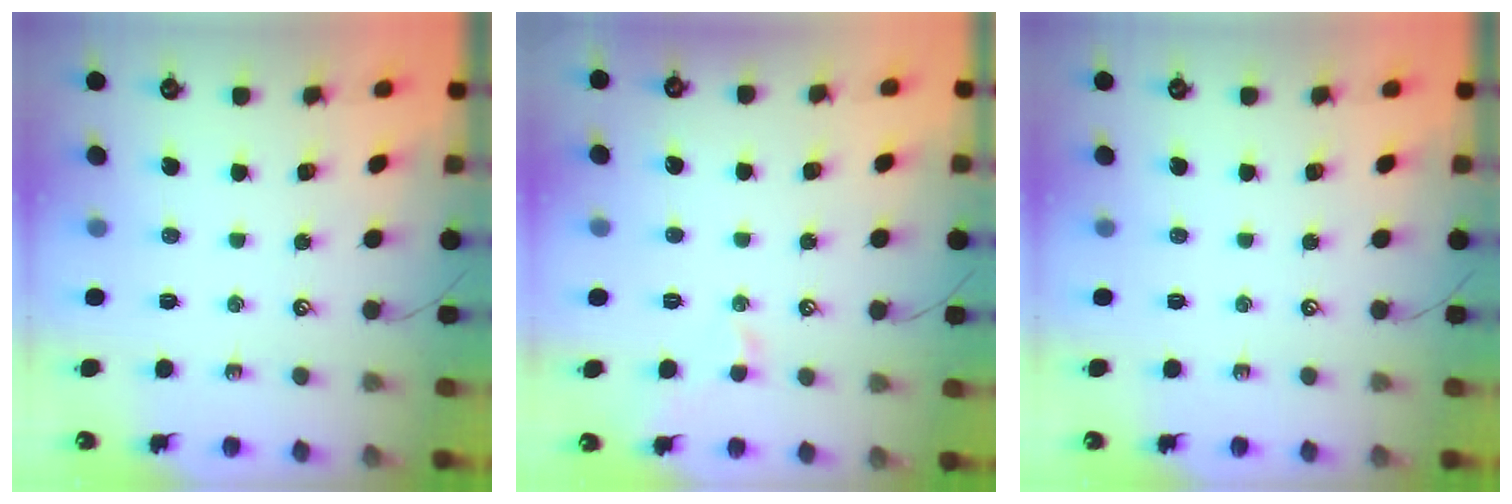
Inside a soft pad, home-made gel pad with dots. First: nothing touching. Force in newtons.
{"total": 0.8, "press": 0.8, "slide": 0.1}
{"total": 0.0}